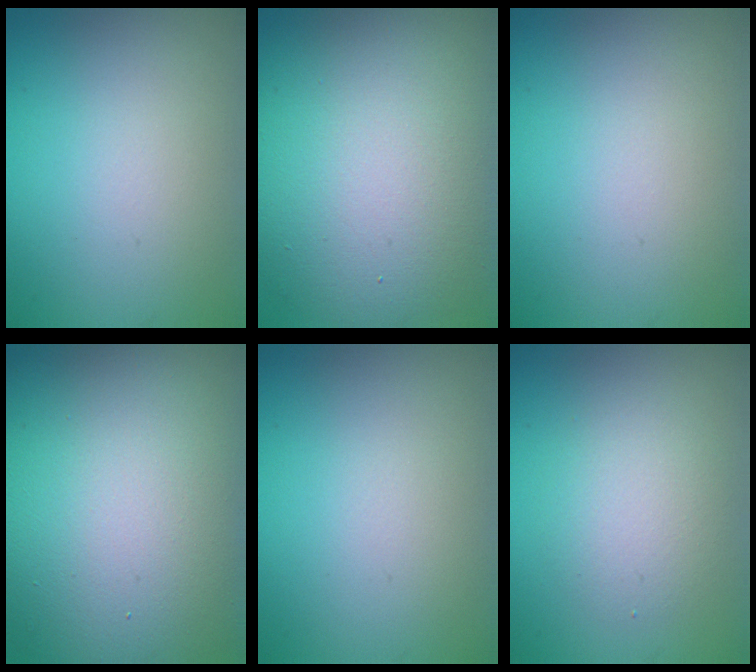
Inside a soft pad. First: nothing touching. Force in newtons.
{"total": 14.1, "press": 14.1, "slide": 1.2}
{"total": 0.0}
{"total": 17.6, "press": 17.5, "slide": 1.0}
{"total": 0.0}
{"total": 2.9, "press": 2.9, "slide": 0.3}